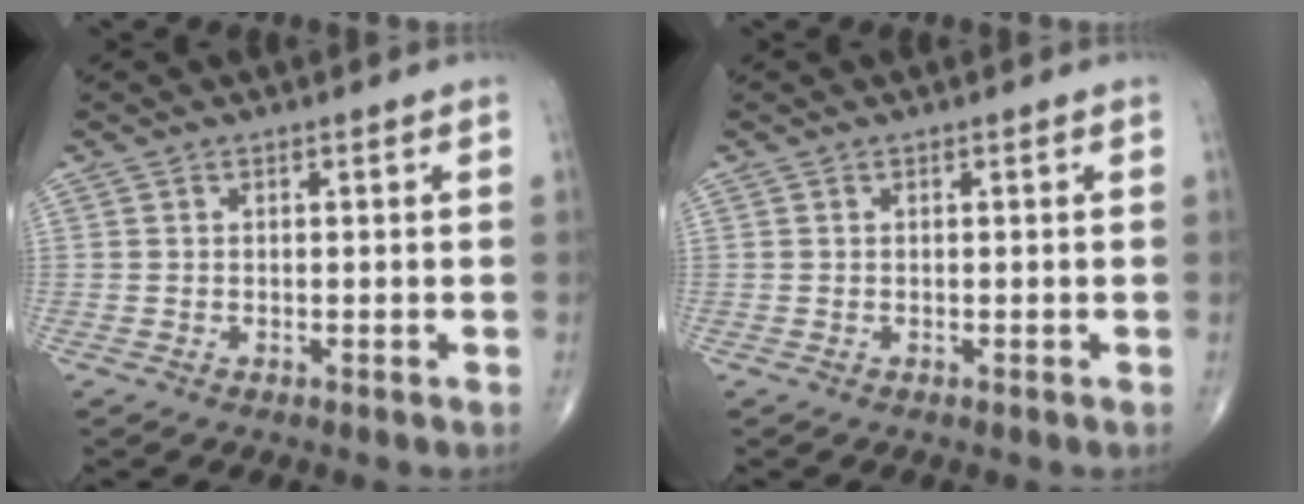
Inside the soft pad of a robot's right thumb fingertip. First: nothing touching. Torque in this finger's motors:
{"motor_torque": [0.01, 0.01, 0.00, 0.01, 0.00]}